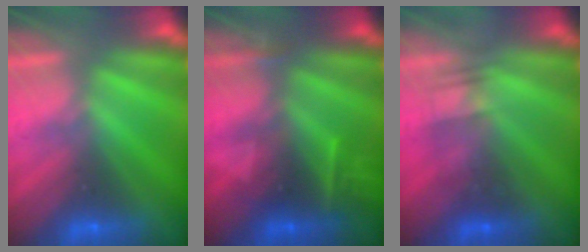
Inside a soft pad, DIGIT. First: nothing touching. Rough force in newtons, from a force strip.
{"total": 2.4}
{"total": 2.2}